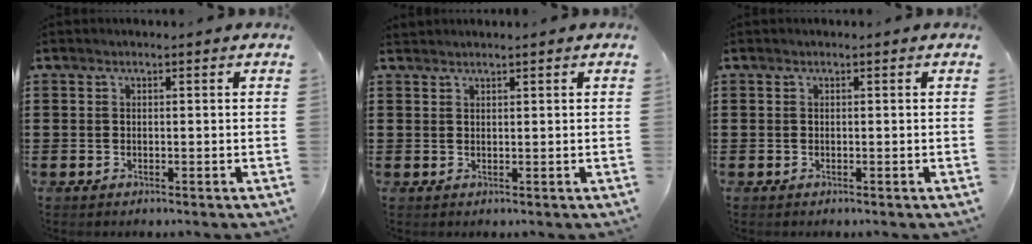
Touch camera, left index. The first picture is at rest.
{"total": 1.0, "force": [1.0, -0.1, 0.2], "torque": [-0.005, -0.002, 0.020]}
{"total": 0.0}